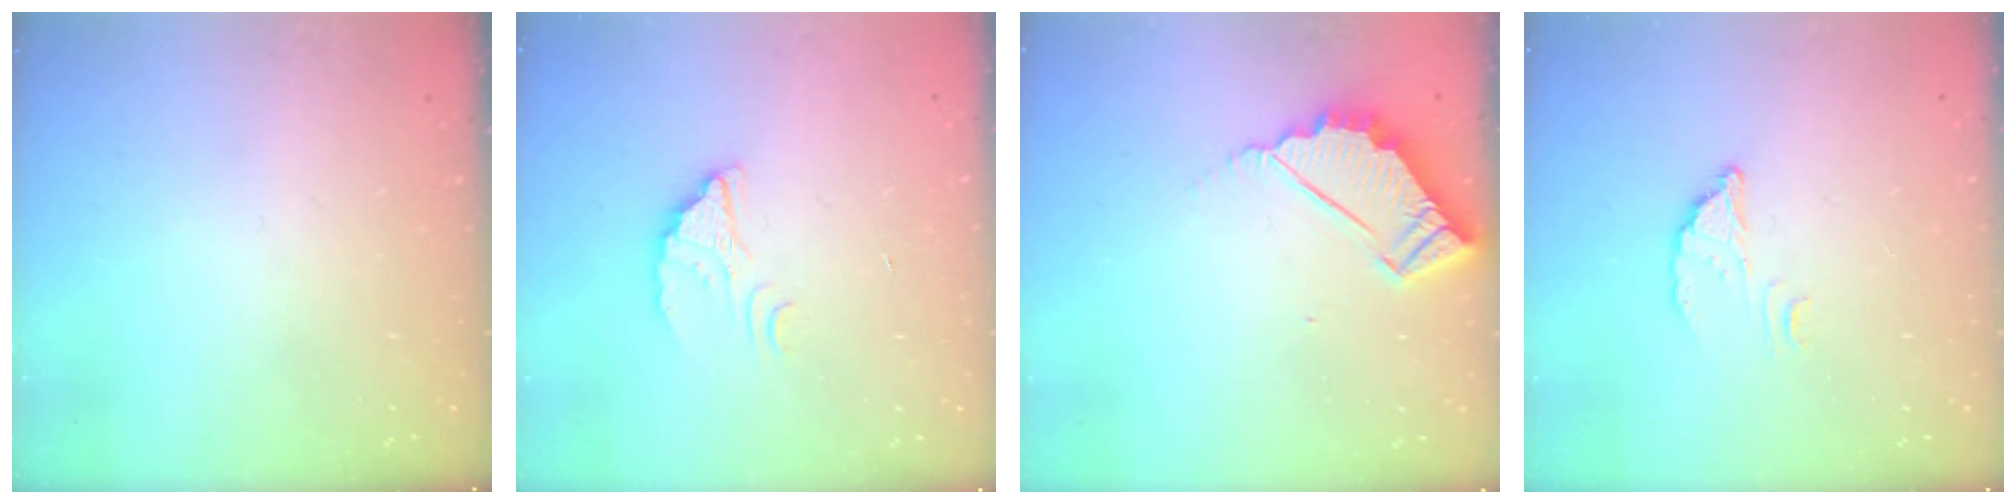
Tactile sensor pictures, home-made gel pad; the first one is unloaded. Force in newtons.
{"total": 2.5, "press": 2.5, "slide": 0.1}
{"total": 5.4, "press": 5.4, "slide": 0.2}
{"total": 2.7, "press": 2.7, "slide": 0.2}